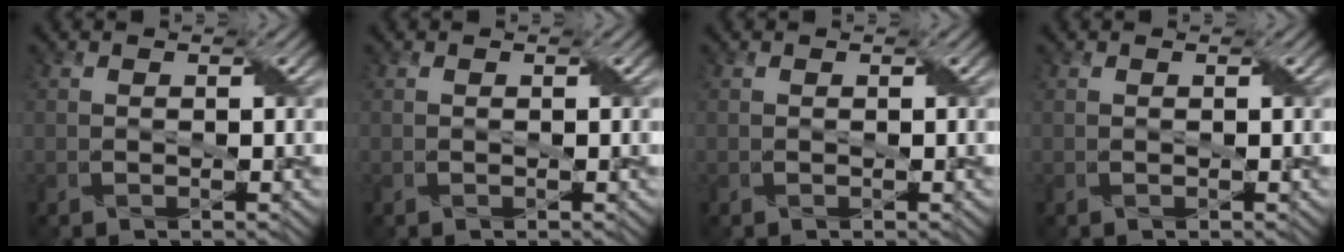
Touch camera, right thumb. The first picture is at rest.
{"total": 0.0}
{"total": 0.0}
{"total": 0.0}